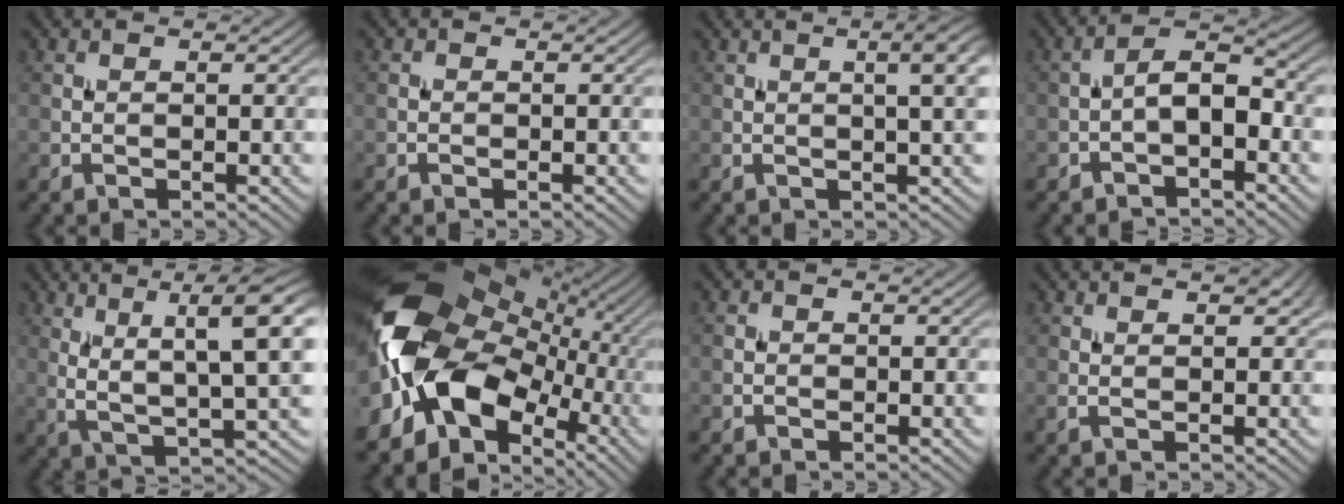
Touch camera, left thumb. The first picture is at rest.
{"total": 0.0}
{"total": 4.9, "force": [1.3, 0.8, 4.6], "torque": [-0.064, 0.017, 0.019]}
{"total": 4.3, "force": [-1.5, 1.8, 3.5], "torque": [-0.056, 0.018, -0.035]}
{"total": 10.6, "force": [3.6, 2.1, 9.8], "torque": [-0.165, 0.014, 0.068]}
{"total": 18.9, "force": [-1.7, 13.5, 13.1], "torque": [-0.268, -0.017, -0.033]}
{"total": 0.6, "force": [-0.3, 0.4, 0.2], "torque": [-0.002, 0.000, -0.008]}
{"total": 1.6, "force": [0.8, 0.6, 1.3], "torque": [-0.021, 0.002, 0.013]}